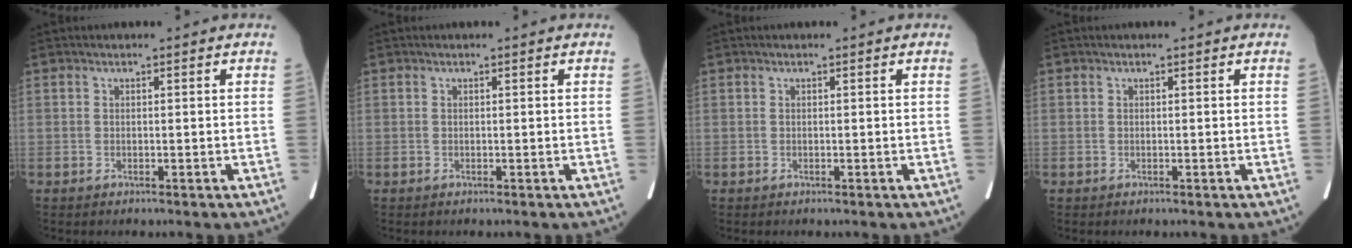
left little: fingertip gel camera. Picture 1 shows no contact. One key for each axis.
{"total": 0.0}
{"total": 0.0}
{"total": 0.0}